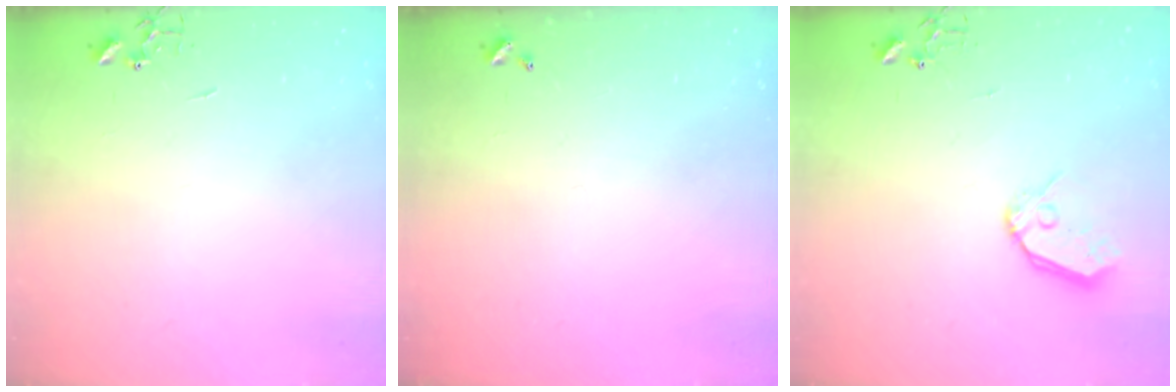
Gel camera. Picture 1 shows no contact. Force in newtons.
{"total": 0.0}
{"total": 9.2, "press": 9.1, "slide": 0.9}